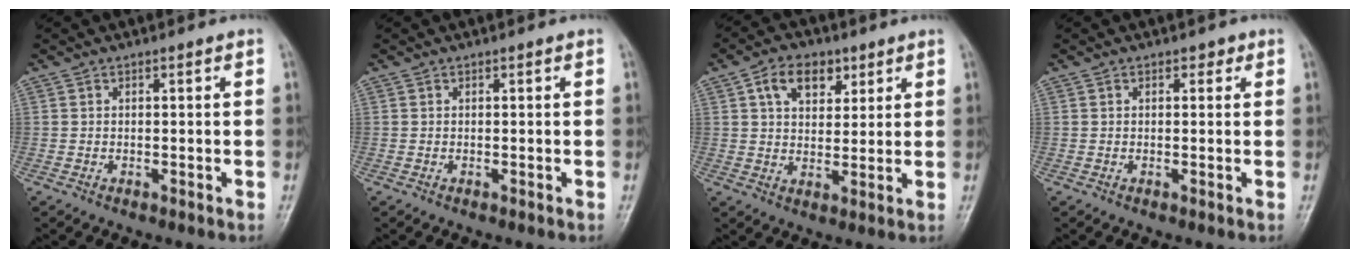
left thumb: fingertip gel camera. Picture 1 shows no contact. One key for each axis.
{"total": 0.0}
{"total": 8.1, "fx": 3.7, "fy": 5.4, "fz": 4.9, "tx": -0.049, "ty": -0.012, "tz": 0.060}
{"total": 1.4, "fx": 0.7, "fy": 0.9, "fz": 0.8, "tx": 0.002, "ty": 0.001, "tz": 0.005}